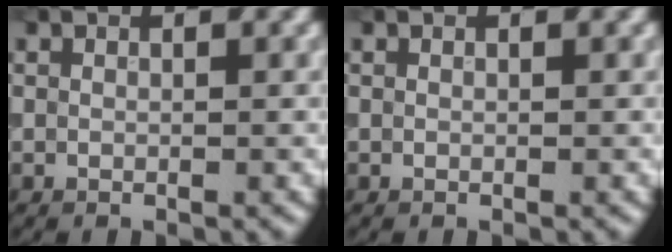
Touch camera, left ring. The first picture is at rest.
{"total": 0.0}